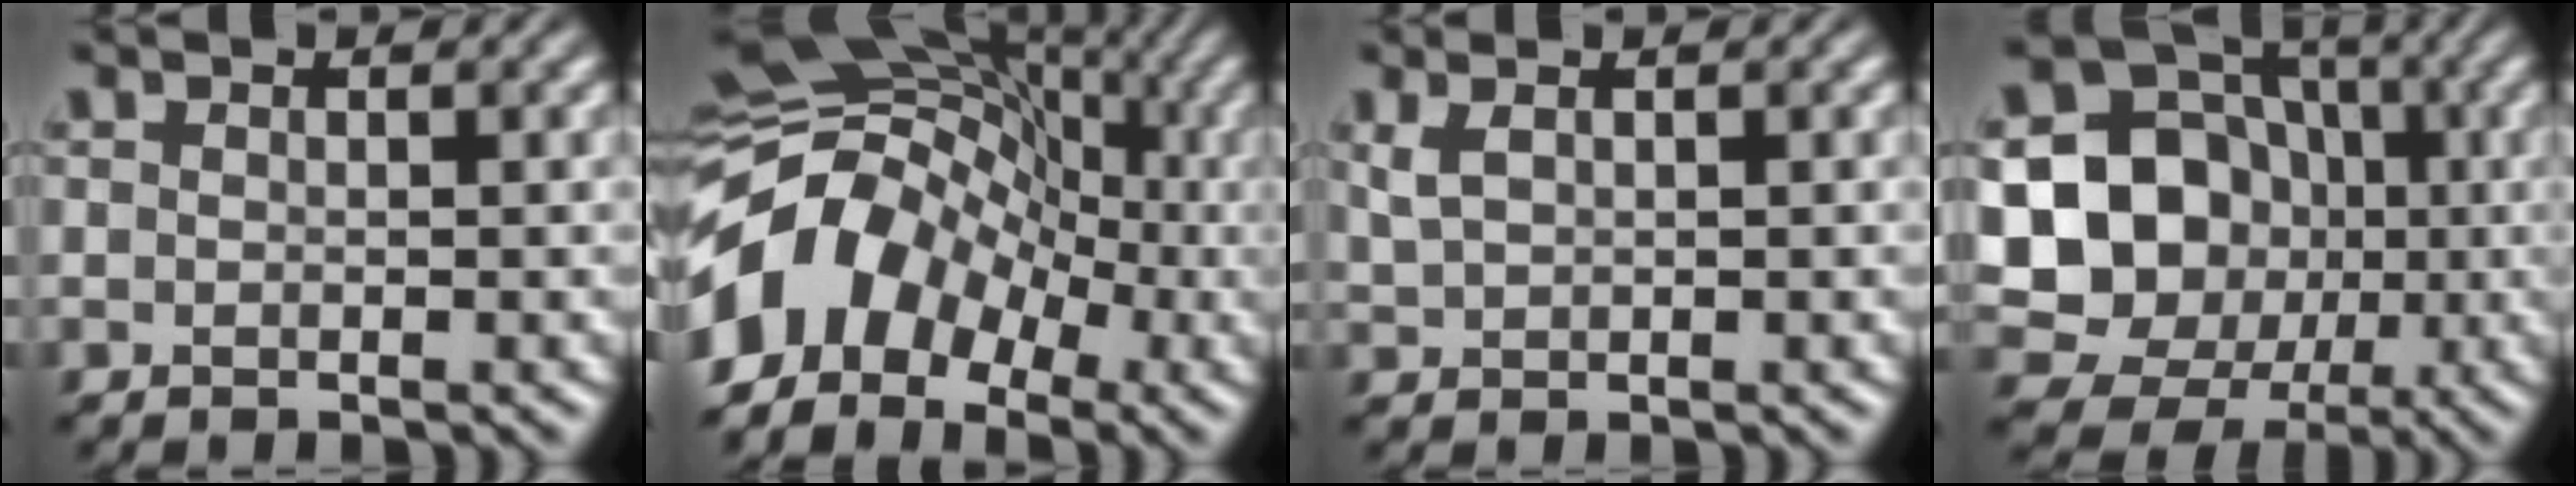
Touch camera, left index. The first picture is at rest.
{"total": 10.0, "force": [-3.7, 7.3, 5.7], "torque": [-0.107, 0.020, -0.090]}
{"total": 1.5, "force": [1.1, 0.7, 0.8], "torque": [-0.023, 0.007, 0.026]}
{"total": 12.9, "force": [0.1, 11.8, 5.2], "torque": [-0.104, 0.006, -0.015]}